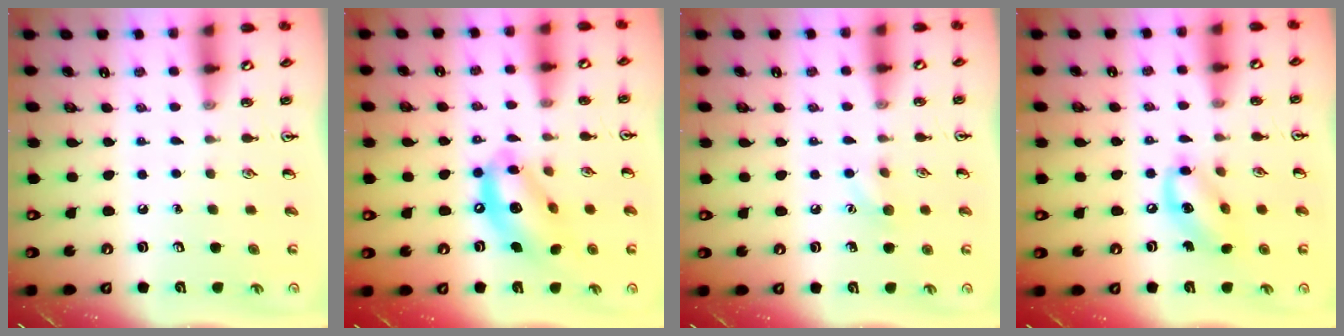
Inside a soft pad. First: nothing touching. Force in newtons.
{"total": 13.3, "press": 12.7, "slide": 4.1}
{"total": 5.8, "press": 5.5, "slide": 1.9}
{"total": 10.1, "press": 9.9, "slide": 1.9}